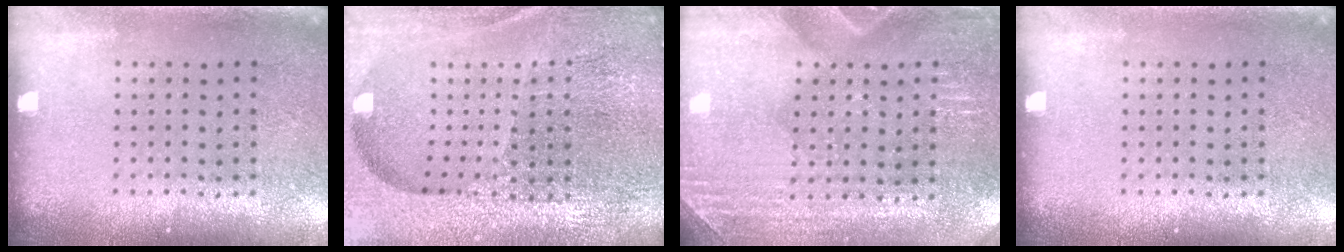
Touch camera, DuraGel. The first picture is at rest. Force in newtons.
{"total": 6.7, "press": 5.8, "slide": 3.3}
{"total": 2.9, "press": 2.9, "slide": 0.4}
{"total": 0.0}